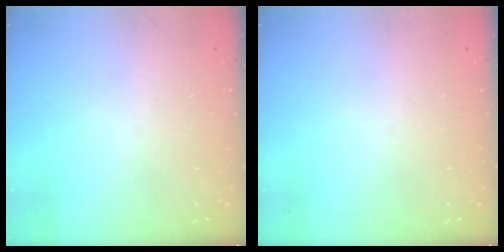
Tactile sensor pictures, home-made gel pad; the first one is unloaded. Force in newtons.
{"total": 0.0}